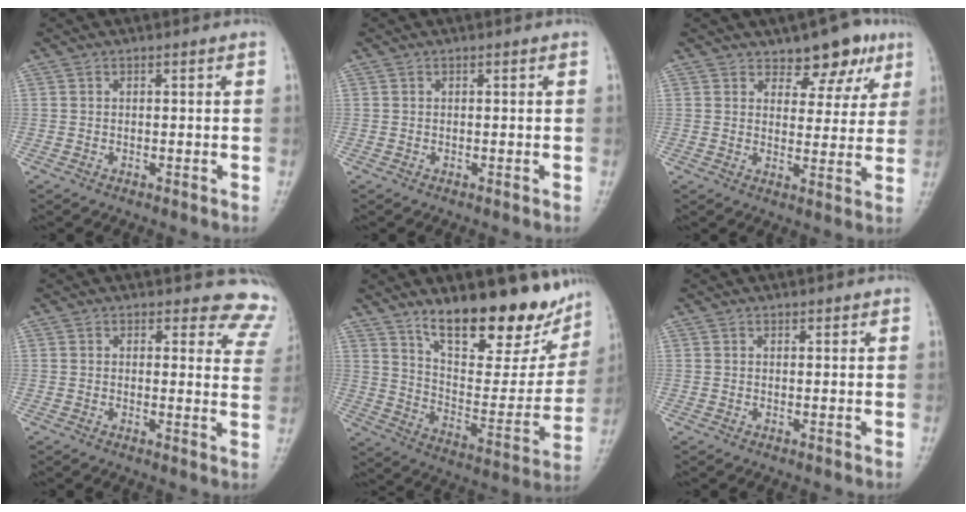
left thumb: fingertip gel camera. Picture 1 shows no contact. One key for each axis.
{"total": 0.0}
{"total": 8.2, "fx": 5.3, "fy": 4.5, "fz": 4.4, "tx": -0.014, "ty": -0.025, "tz": 0.072}
{"total": 8.4, "fx": 7.8, "fy": 3.2, "fz": 0.6, "tx": 0.052, "ty": -0.052, "tz": 0.047}
{"total": 21.4, "fx": 15.0, "fy": 8.3, "fz": 12.8, "tx": -0.129, "ty": -0.087, "tz": 0.235}
{"total": 0.7, "fx": 0.6, "fy": 0.3, "fz": 0.2, "tx": -0.001, "ty": -0.004, "tz": 0.008}